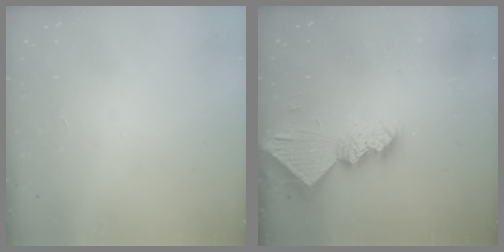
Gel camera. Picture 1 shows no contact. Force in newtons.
{"total": 11.0, "press": 11.0, "slide": 1.2}